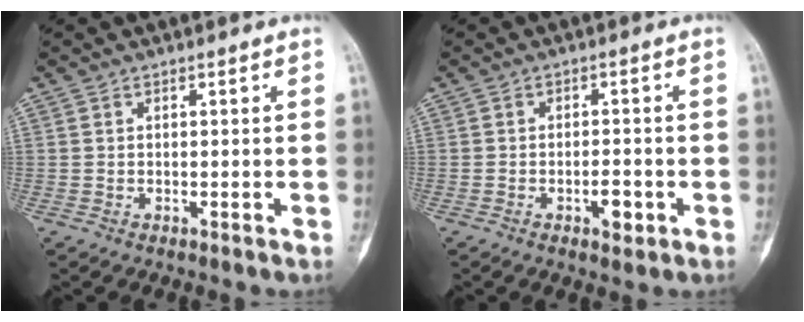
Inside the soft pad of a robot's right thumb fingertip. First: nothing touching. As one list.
[{"total": 3.4, "force": [-1.4, 1.6, 2.6], "torque": [-0.031, 0.006, -0.019]}]